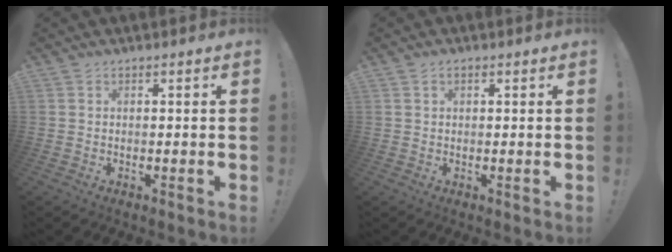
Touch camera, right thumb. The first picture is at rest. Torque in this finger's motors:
{"motor_torque": [-0.02, -0.02, -0.04, -0.07, 0.13]}